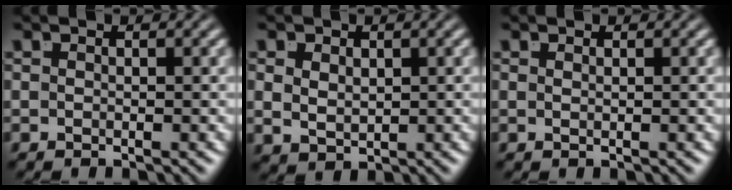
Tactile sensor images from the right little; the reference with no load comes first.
{"total": 2.9, "force": [0.3, 2.1, 2.0], "torque": [-0.044, -0.022, 0.023]}
{"total": 1.2, "force": [0.2, -1.1, 0.2], "torque": [0.003, -0.004, 0.010]}